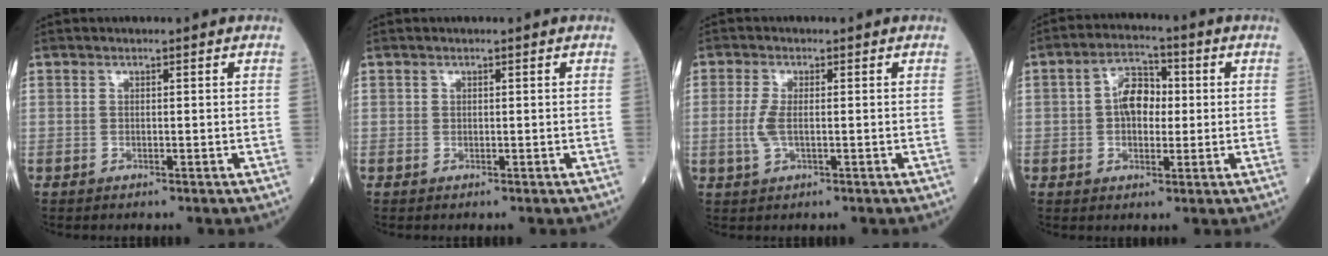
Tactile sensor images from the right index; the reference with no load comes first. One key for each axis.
{"total": 0.0}
{"total": 3.1, "fx": -0.4, "fy": 1.1, "fz": 2.8, "tx": -0.074, "ty": -0.005, "tz": -0.008}
{"total": 6.3, "fx": 0.4, "fy": 3.9, "fz": 4.9, "tx": -0.089, "ty": 0.021, "tz": 0.003}